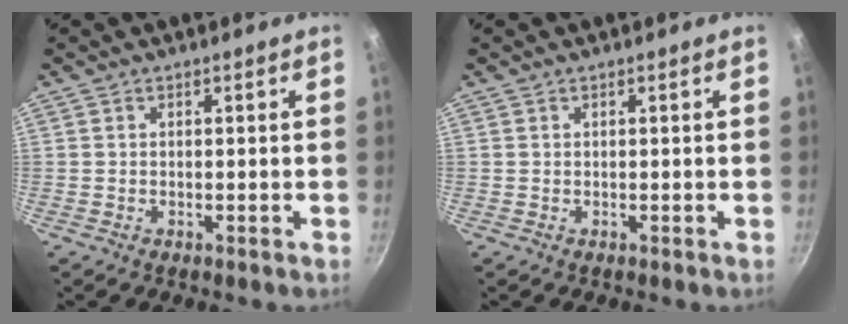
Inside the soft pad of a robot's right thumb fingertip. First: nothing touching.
{"total": 0.0}